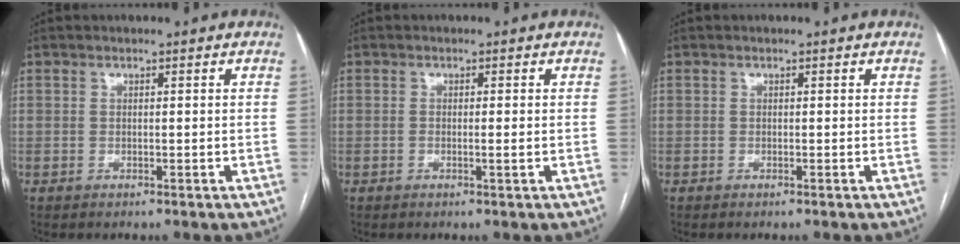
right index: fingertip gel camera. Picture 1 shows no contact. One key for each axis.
{"total": 1.1, "fx": -0.3, "fy": -0.1, "fz": 1.1, "tx": -0.021, "ty": -0.003, "tz": -0.005}
{"total": 0.0}